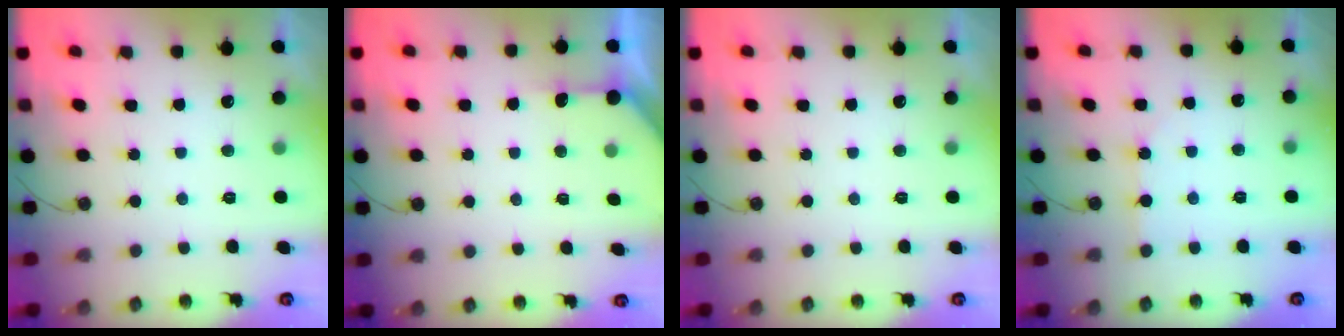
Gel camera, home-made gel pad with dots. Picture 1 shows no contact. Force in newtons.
{"total": 3.5, "press": 3.5, "slide": 0.4}
{"total": 0.0}
{"total": 2.7, "press": 2.7, "slide": 0.5}